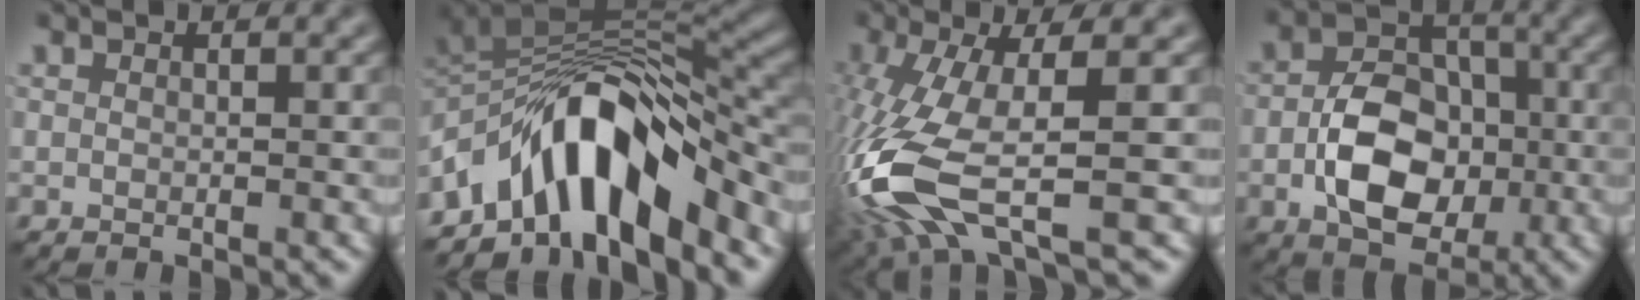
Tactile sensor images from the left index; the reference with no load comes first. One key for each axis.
{"total": 11.1, "fx": -5.7, "fy": 4.6, "fz": 8.3, "tx": -0.120, "ty": 0.009, "tz": -0.107}
{"total": 11.1, "fx": -2.7, "fy": 3.5, "fz": 10.2, "tx": -0.243, "ty": -0.018, "tz": -0.050}
{"total": 7.8, "fx": -1.6, "fy": 5.3, "fz": 5.5, "tx": -0.093, "ty": -0.001, "tz": -0.025}